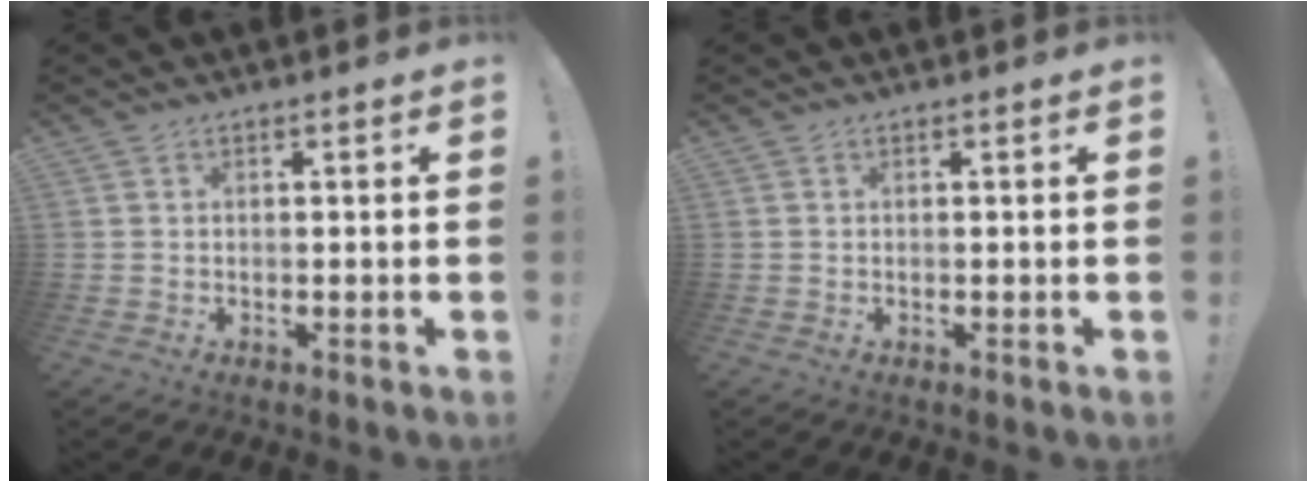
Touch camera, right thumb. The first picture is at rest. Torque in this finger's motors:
{"motor_torque": [0.00, 0.00, -0.01, 0.01, 0.03]}